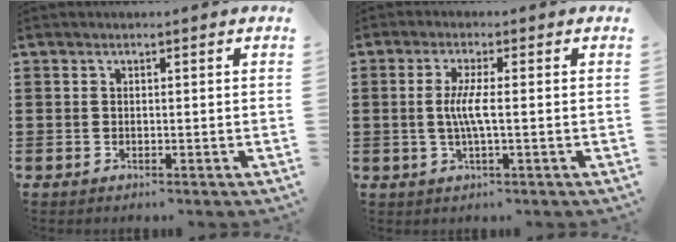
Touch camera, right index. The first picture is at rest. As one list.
[{"total": 4.0, "force": [-0.3, 0.2, 4.0], "torque": [-0.088, -0.010, -0.012]}]